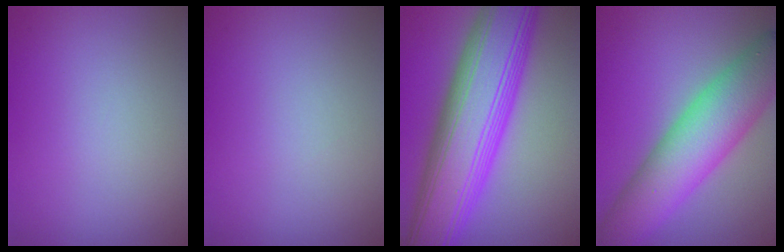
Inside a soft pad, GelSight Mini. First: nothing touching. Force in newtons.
{"total": 0.0}
{"total": 13.4, "press": 13.4, "slide": 0.2}
{"total": 9.8, "press": 9.8, "slide": 0.1}